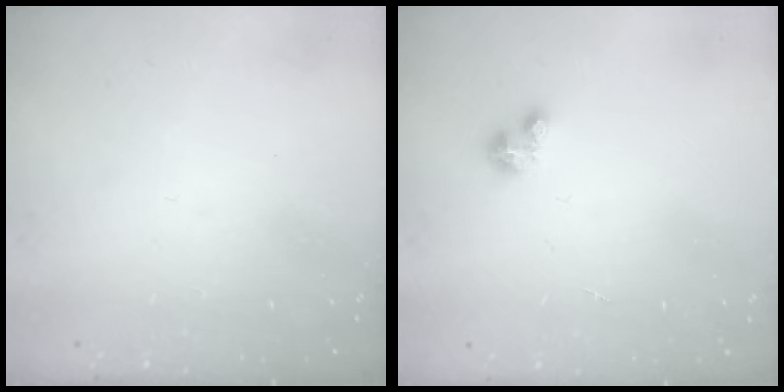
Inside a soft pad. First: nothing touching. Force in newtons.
{"total": 2.1, "press": 2.1, "slide": 0.2}